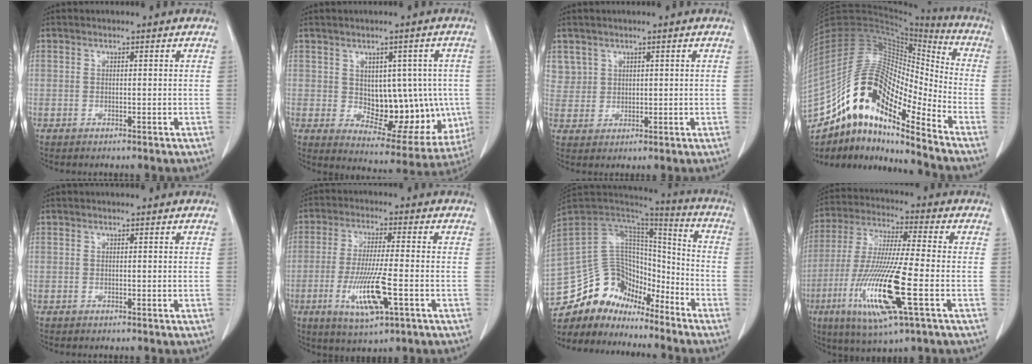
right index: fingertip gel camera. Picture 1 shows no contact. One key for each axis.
{"total": 13.4, "fx": 0.1, "fy": 7.5, "fz": 11.1, "tx": -0.125, "ty": 0.012, "tz": 0.035}
{"total": 3.8, "fx": 2.2, "fy": 3.1, "fz": -0.2, "tx": 0.022, "ty": 0.006, "tz": 0.046}
{"total": 19.6, "fx": -13.7, "fy": 5.0, "fz": 13.1, "tx": -0.252, "ty": 0.037, "tz": -0.245}
{"total": 0.0}
{"total": 10.0, "fx": -3.2, "fy": 1.1, "fz": 9.4, "tx": -0.181, "ty": -0.017, "tz": -0.053}
{"total": 16.7, "fx": -13.4, "fy": 8.0, "fz": 5.9, "tx": -0.104, "ty": 0.069, "tz": -0.240}
{"total": 16.9, "fx": -5.3, "fy": 1.1, "fz": 16.0, "tx": -0.330, "ty": -0.026, "tz": -0.093}